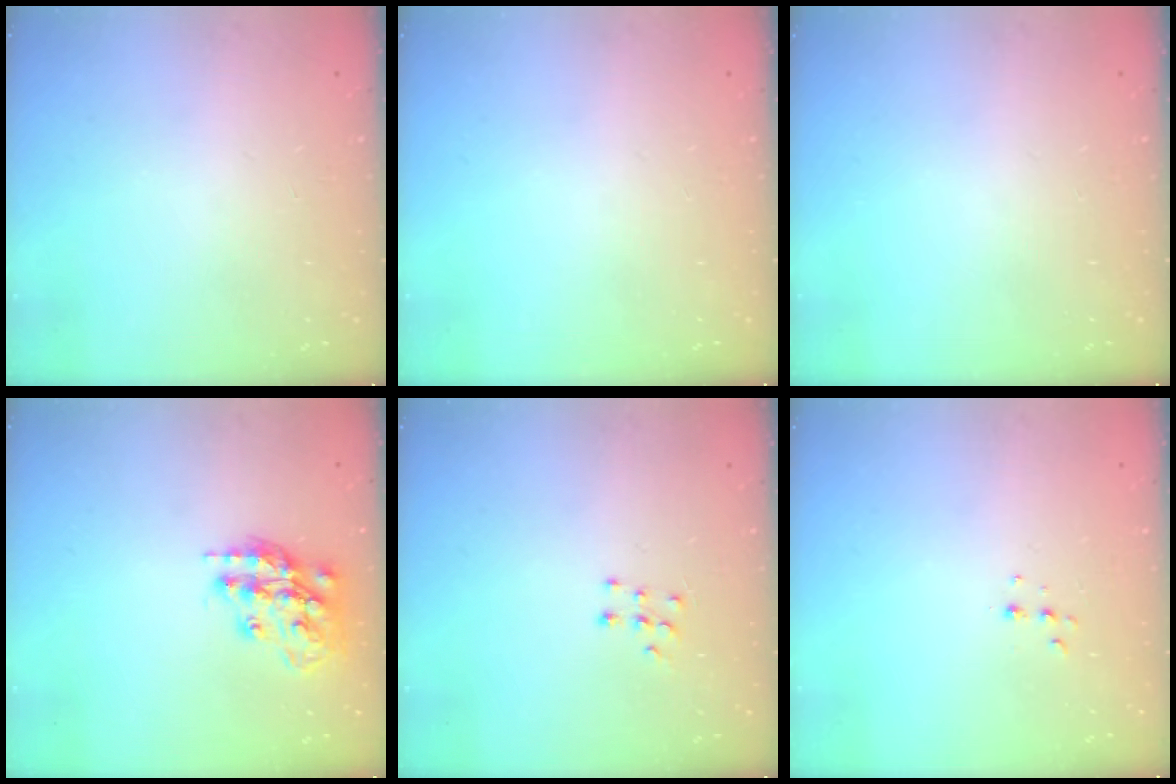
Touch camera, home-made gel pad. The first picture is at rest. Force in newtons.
{"total": 0.0}
{"total": 0.0}
{"total": 15.5, "press": 15.5, "slide": 1.1}
{"total": 6.0, "press": 6.0, "slide": 0.4}
{"total": 4.7, "press": 4.6, "slide": 0.8}